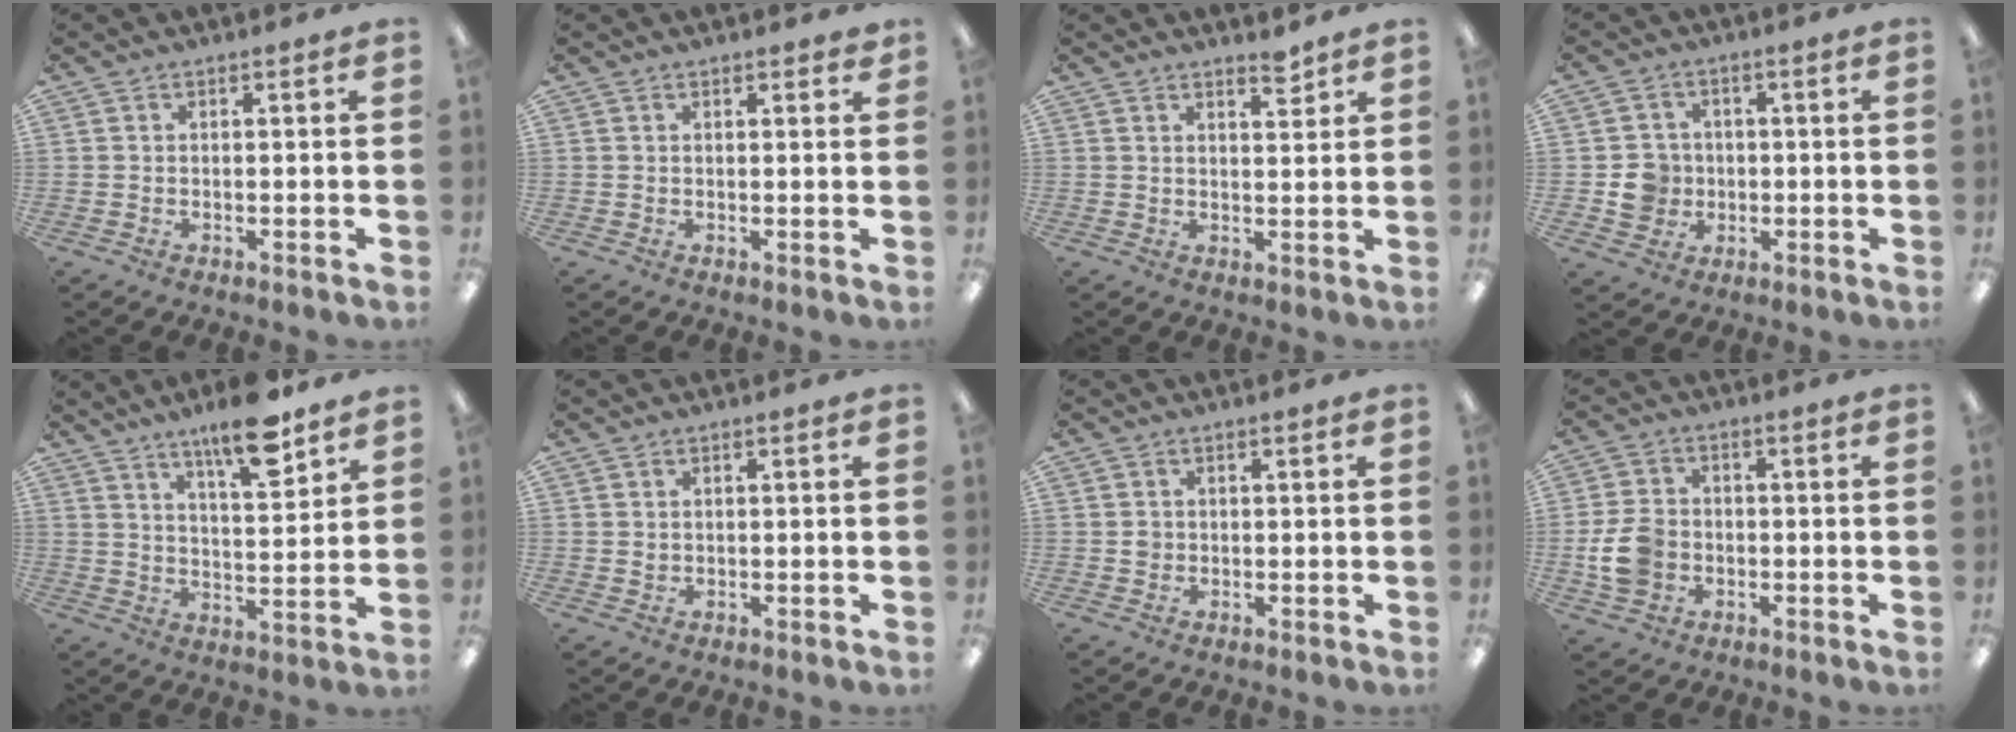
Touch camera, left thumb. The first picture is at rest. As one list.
[{"total": 1.2, "force": [1.0, 0.3, 0.5], "torque": [-0.002, -0.003, 0.017]}, {"total": 3.3, "force": [3.0, 0.7, 1.3], "torque": [-0.005, -0.022, 0.048]}, {"total": 6.0, "force": [-0.8, 5.8, 1.5], "torque": [-0.018, 0.013, -0.010]}, {"total": 12.4, "force": [9.3, 3.1, 7.7], "torque": [-0.114, -0.053, 0.155]}, {"total": 0.8, "force": [0.4, 0.6, 0.2], "torque": [-0.005, 0.003, 0.008]}, {"total": 1.3, "force": [0.1, 1.3, 0.4], "torque": [-0.009, 0.005, 0.001]}, {"total": 8.2, "force": [-1.5, 6.5, 4.8], "torque": [-0.113, 0.012, -0.027]}]